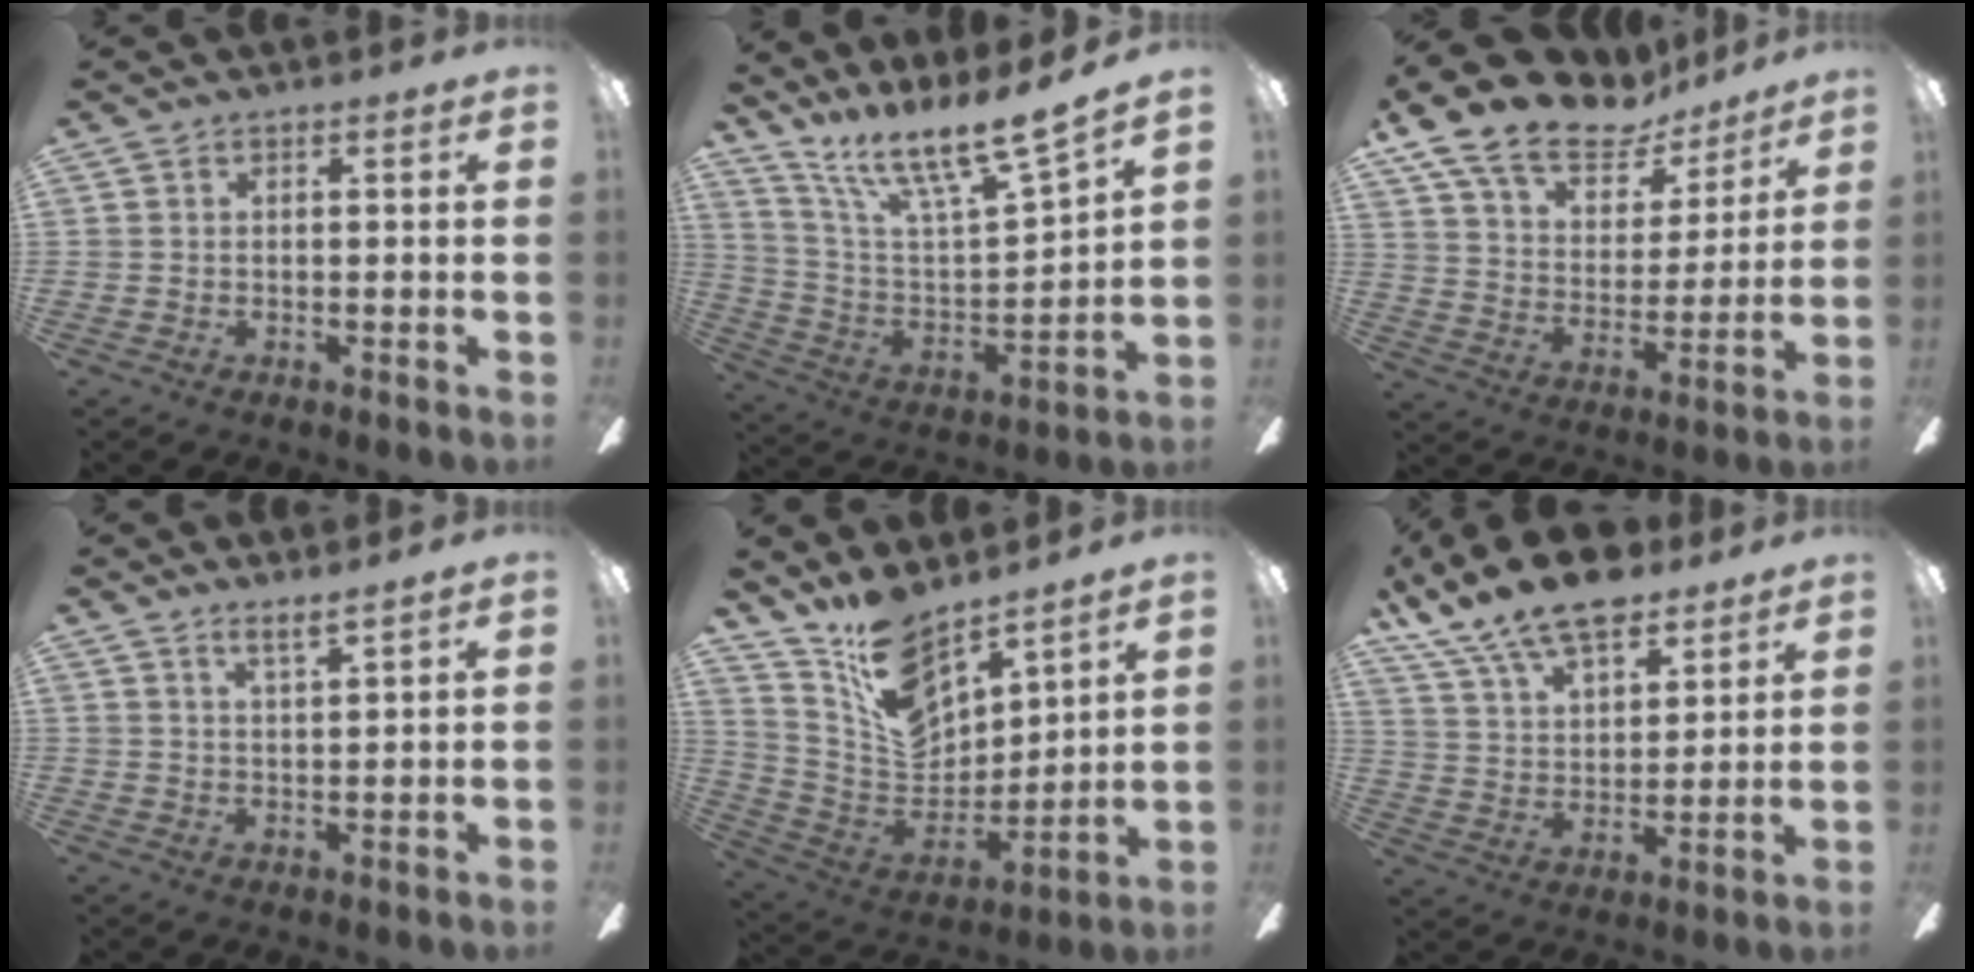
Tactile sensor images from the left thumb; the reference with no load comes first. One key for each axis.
{"total": 15.7, "fx": 13.6, "fy": 1.1, "fz": 7.8, "tx": -0.156, "ty": -0.108, "tz": 0.229}
{"total": 16.4, "fx": 12.8, "fy": 7.5, "fz": 7.0, "tx": -0.132, "ty": -0.089, "tz": 0.229}
{"total": 3.3, "fx": 3.1, "fy": -0.3, "fz": 1.2, "tx": -0.031, "ty": -0.019, "tz": 0.056}
{"total": 15.0, "fx": 11.7, "fy": 7.0, "fz": 6.2, "tx": -0.136, "ty": -0.076, "tz": 0.223}
{"total": 16.2, "fx": 12.0, "fy": 6.9, "fz": 8.5, "tx": -0.162, "ty": -0.064, "tz": 0.217}